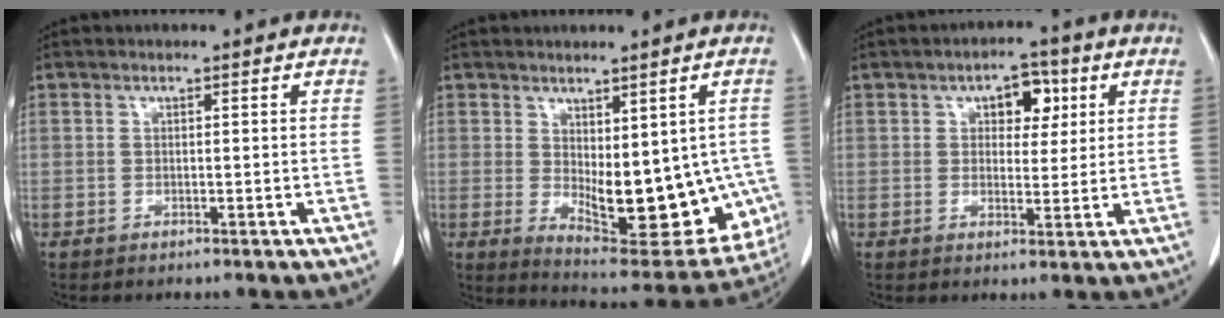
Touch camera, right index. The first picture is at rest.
{"total": 17.1, "force": [-2.5, 7.6, 15.1], "torque": [-0.161, -0.011, -0.010]}
{"total": 5.5, "force": [2.2, 3.1, 4.0], "torque": [-0.050, 0.014, 0.031]}